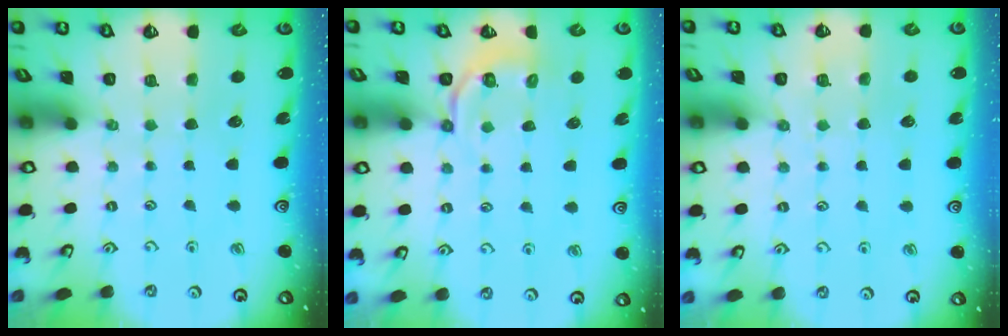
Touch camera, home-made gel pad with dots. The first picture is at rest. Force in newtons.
{"total": 5.1, "press": 4.8, "slide": 1.8}
{"total": 3.4, "press": 3.3, "slide": 0.5}